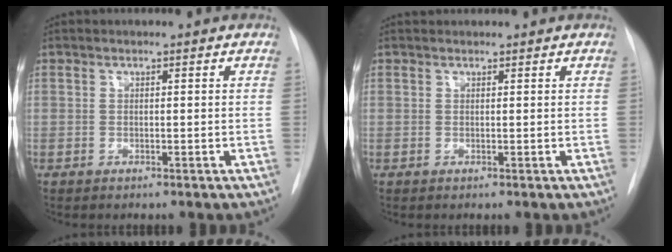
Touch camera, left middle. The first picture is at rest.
{"total": 1.1, "force": [1.1, 0.3, 0.1], "torque": [-0.004, 0.020, 0.021]}